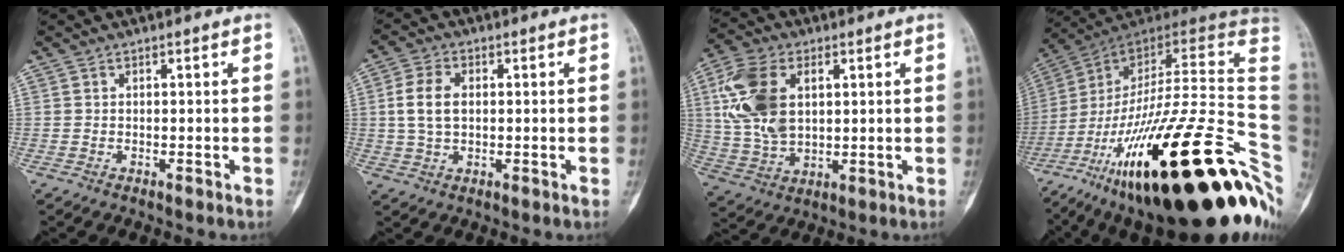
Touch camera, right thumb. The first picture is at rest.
{"total": 6.6, "force": [0.7, 4.2, 5.0], "torque": [-0.100, 0.007, 0.015]}
{"total": 14.7, "force": [3.6, 9.1, 11.0], "torque": [-0.222, -0.002, 0.072]}
{"total": 41.6, "force": [-15.7, 12.5, 36.5], "torque": [-0.488, 0.066, -0.248]}